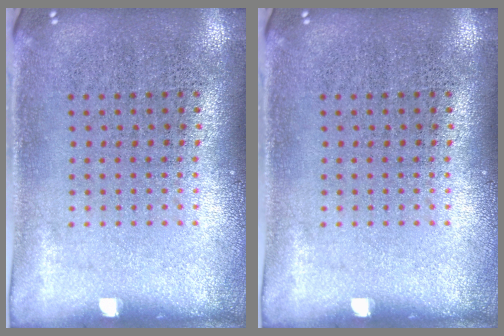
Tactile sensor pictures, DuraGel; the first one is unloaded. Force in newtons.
{"total": 0.0}